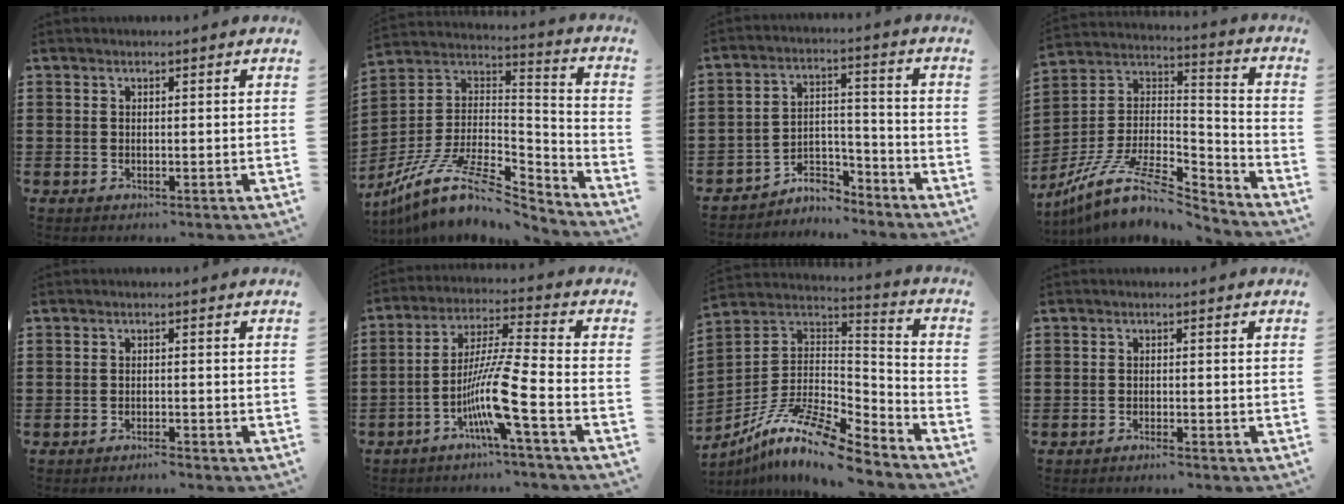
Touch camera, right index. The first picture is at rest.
{"total": 12.3, "force": [-8.3, 4.1, 8.2], "torque": [-0.160, 0.016, -0.157]}
{"total": 5.7, "force": [-5.3, 1.6, 1.5], "torque": [-0.033, 0.009, -0.107]}
{"total": 11.0, "force": [-8.1, 3.2, 6.7], "torque": [-0.130, 0.010, -0.156]}
{"total": 1.2, "force": [-1.2, 0.0, 0.4], "torque": [-0.010, -0.001, -0.023]}
{"total": 10.2, "force": [-4.8, 0.1, 9.0], "torque": [-0.186, -0.011, -0.097]}
{"total": 12.7, "force": [-9.6, 2.4, 8.0], "torque": [-0.161, 0.013, -0.189]}
{"total": 1.1, "force": [-1.0, 0.0, 0.4], "torque": [-0.010, -0.002, -0.019]}